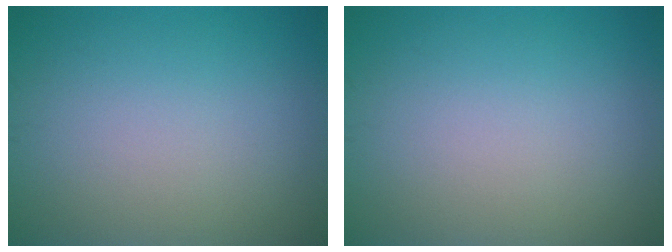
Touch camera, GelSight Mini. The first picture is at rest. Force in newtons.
{"total": 0.0}